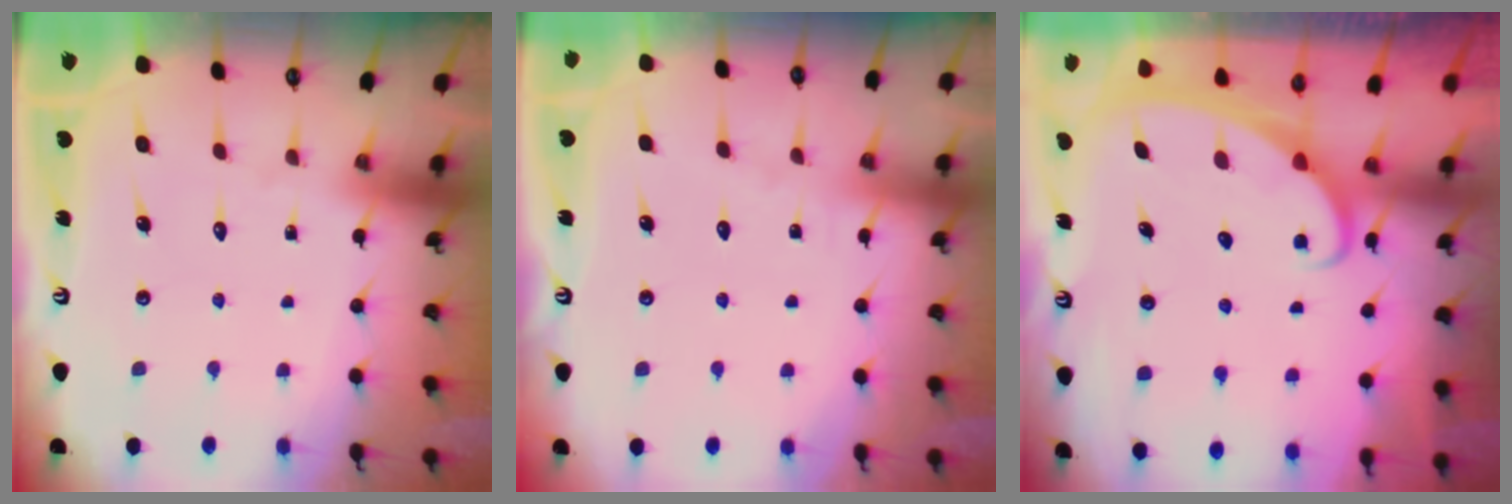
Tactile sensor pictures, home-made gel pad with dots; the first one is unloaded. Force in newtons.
{"total": 2.6, "press": 2.6, "slide": 0.3}
{"total": 2.5, "press": 2.5, "slide": 0.3}